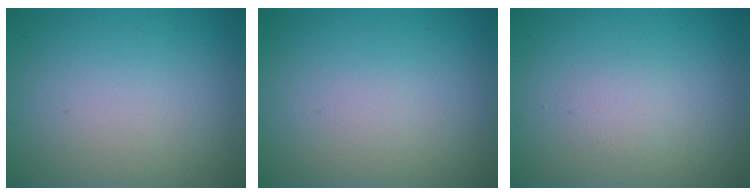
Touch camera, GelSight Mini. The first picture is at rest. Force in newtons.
{"total": 0.0}
{"total": 1.1, "press": 1.1, "slide": 0.0}